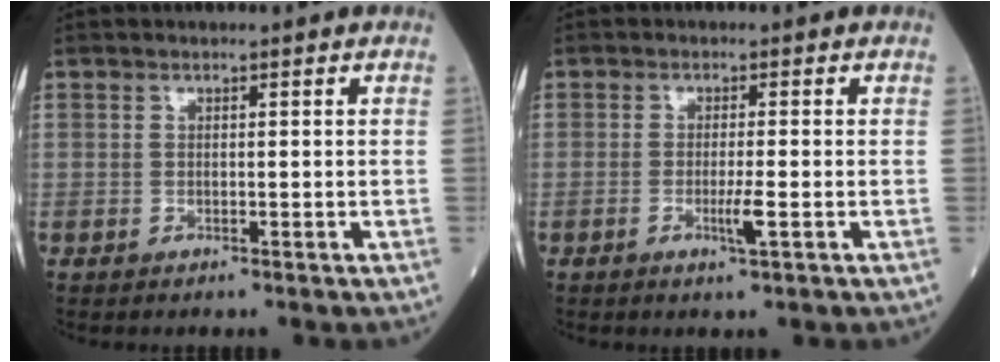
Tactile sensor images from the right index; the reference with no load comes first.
{"total": 2.7, "force": [-0.8, -0.1, 2.6], "torque": [-0.048, -0.006, -0.015]}